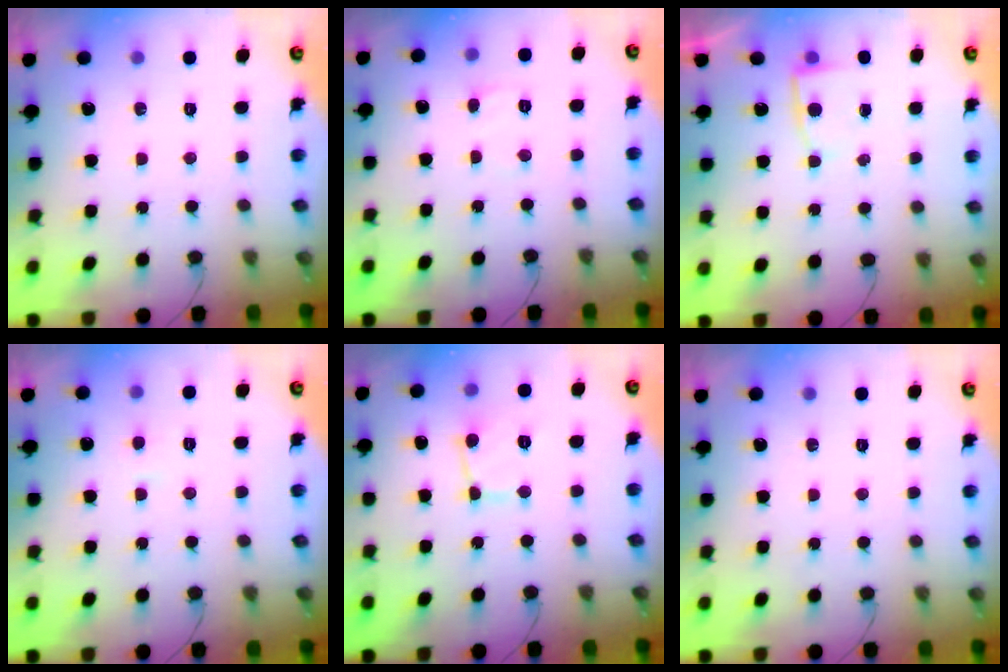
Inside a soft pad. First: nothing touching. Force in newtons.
{"total": 3.7, "press": 3.6, "slide": 0.4}
{"total": 3.7, "press": 3.6, "slide": 0.4}
{"total": 1.8, "press": 1.7, "slide": 0.2}
{"total": 2.7, "press": 2.7, "slide": 0.2}
{"total": 0.0}